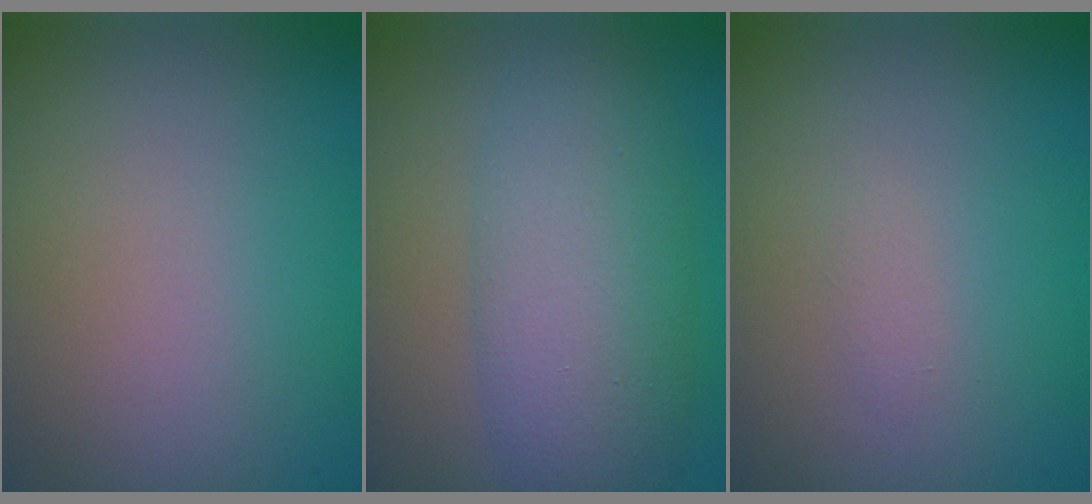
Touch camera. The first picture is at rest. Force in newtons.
{"total": 6.9, "press": 6.9, "slide": 0.0}
{"total": 0.6, "press": 0.6, "slide": 0.0}